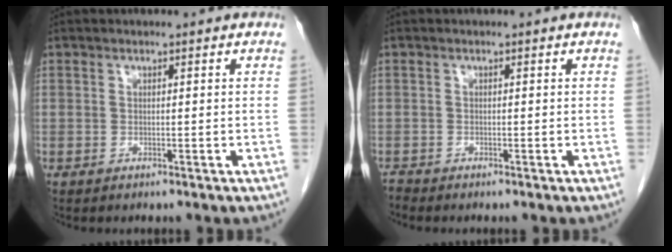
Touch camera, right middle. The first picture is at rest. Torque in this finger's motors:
{"motor_torque": [-0.33, -0.13, -0.07, -0.02]}